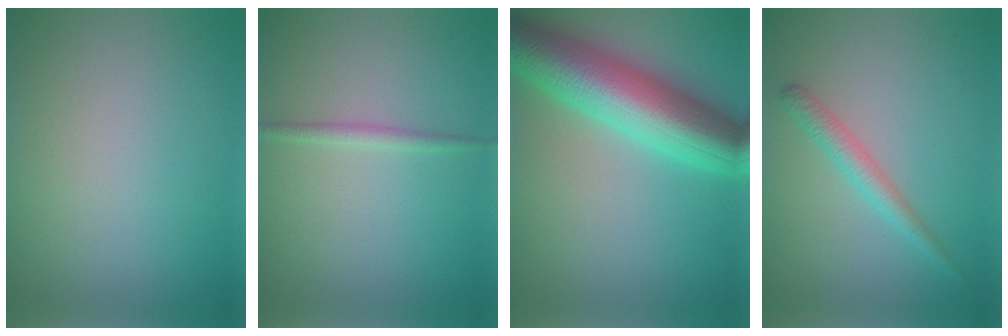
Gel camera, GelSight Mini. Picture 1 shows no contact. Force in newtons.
{"total": 1.1, "press": 1.1, "slide": 0.0}
{"total": 10.2, "press": 10.2, "slide": 0.0}
{"total": 2.2, "press": 2.2, "slide": 0.0}